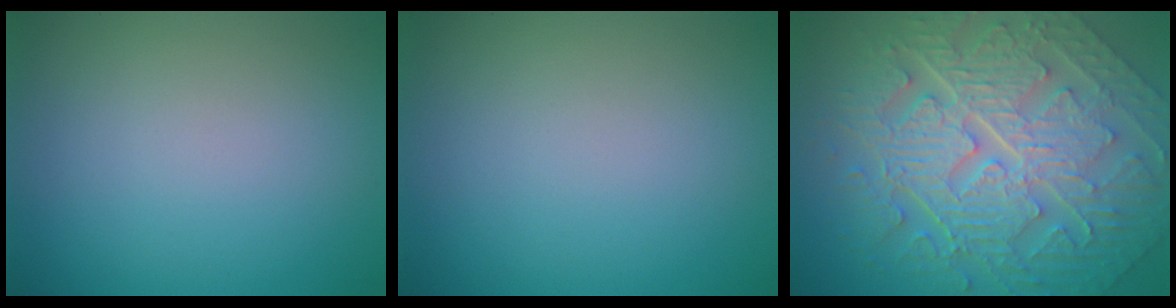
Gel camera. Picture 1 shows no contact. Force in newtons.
{"total": 0.0}
{"total": 11.4, "press": 7.8, "slide": 8.3}